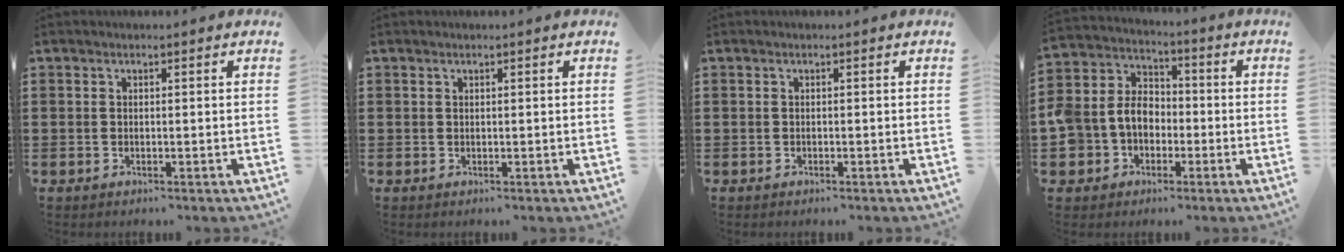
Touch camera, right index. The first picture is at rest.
{"total": 0.0}
{"total": 0.0}
{"total": 6.8, "force": [-1.4, 6.1, 2.6], "torque": [-0.094, 0.005, -0.035]}